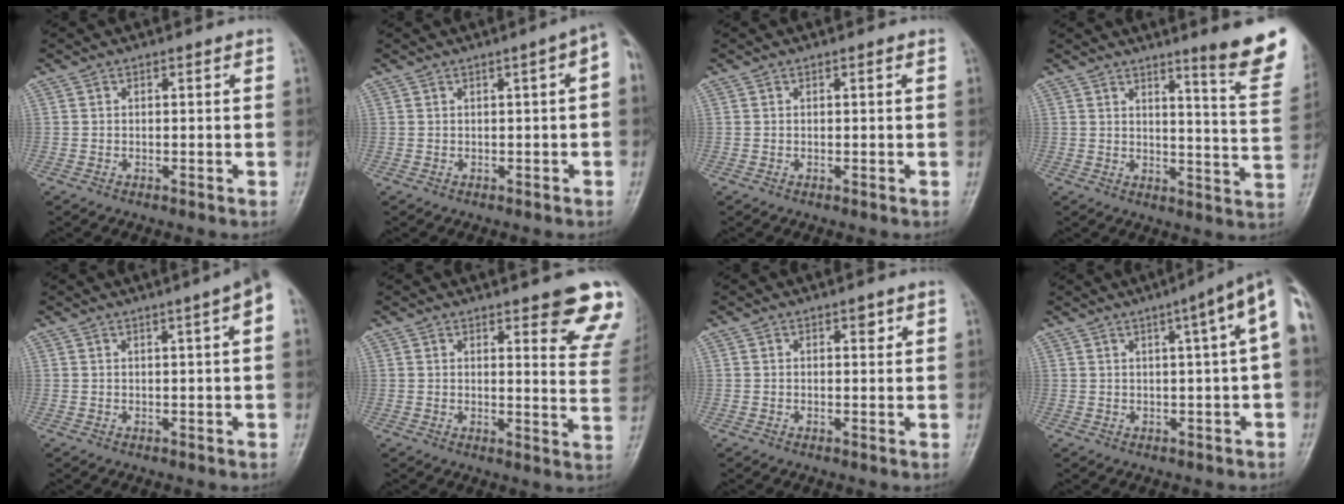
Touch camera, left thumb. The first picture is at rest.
{"total": 3.7, "force": [0.3, 0.7, 3.6], "torque": [-0.038, 0.017, -0.004]}
{"total": 0.0}
{"total": 13.5, "force": [9.8, 1.0, 9.2], "torque": [-0.093, -0.072, 0.118]}
{"total": 4.5, "force": [1.6, 0.1, 4.2], "torque": [-0.050, 0.010, 0.018]}
{"total": 12.9, "force": [9.2, 3.3, 8.4], "torque": [-0.056, -0.050, 0.092]}
{"total": 1.3, "force": [0.7, 0.6, 0.9], "torque": [-0.001, 0.000, 0.008]}
{"total": 8.3, "force": [2.2, 0.7, 7.9], "torque": [-0.099, 0.025, 0.020]}